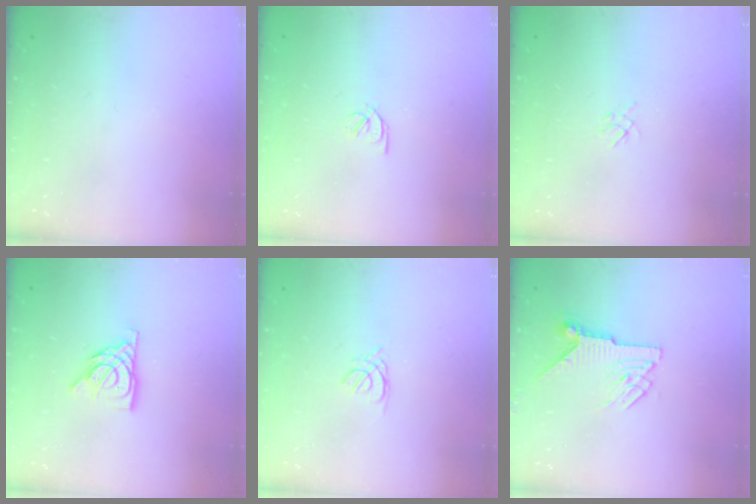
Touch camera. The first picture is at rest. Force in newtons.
{"total": 2.0, "press": 2.0, "slide": 0.3}
{"total": 2.2, "press": 2.2, "slide": 0.5}
{"total": 9.0, "press": 9.0, "slide": 0.6}
{"total": 1.7, "press": 1.7, "slide": 0.3}
{"total": 7.5, "press": 7.5, "slide": 0.4}